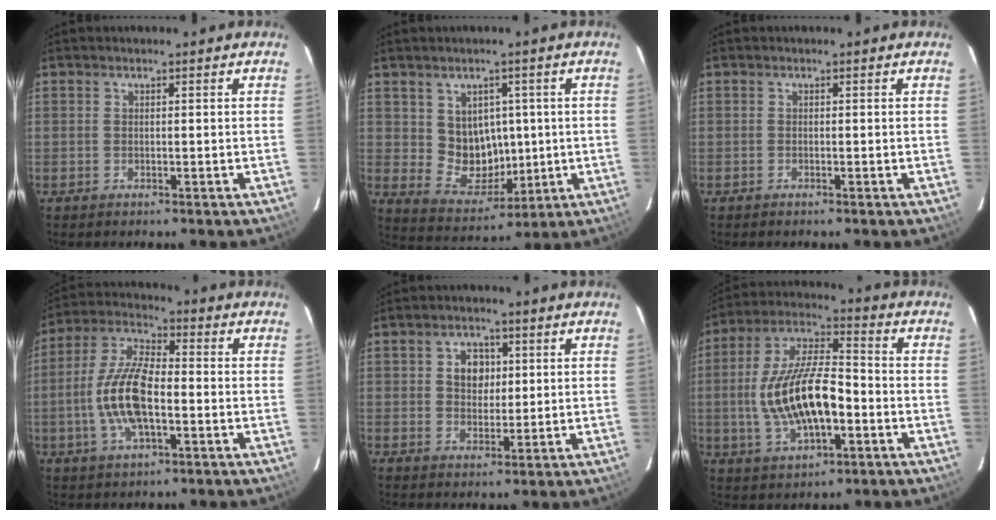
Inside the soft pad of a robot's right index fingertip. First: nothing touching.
{"total": 8.5, "force": [1.2, 7.6, 3.5], "torque": [-0.067, -0.001, 0.041]}
{"total": 0.0}
{"total": 12.8, "force": [-2.7, 5.0, 11.4], "torque": [-0.240, 0.004, -0.054]}
{"total": 4.9, "force": [1.1, 3.9, 2.7], "torque": [-0.040, 0.013, 0.022]}
{"total": 16.7, "force": [-3.3, 6.6, 15.0], "torque": [-0.303, 0.007, -0.054]}